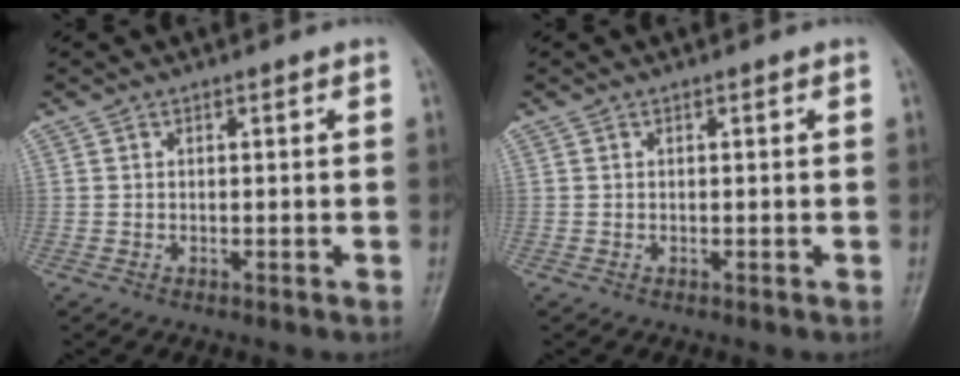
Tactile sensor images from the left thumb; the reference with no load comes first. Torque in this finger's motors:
{"motor_torque": [-0.01, 0.01, -0.08, 0.01, 0.00]}